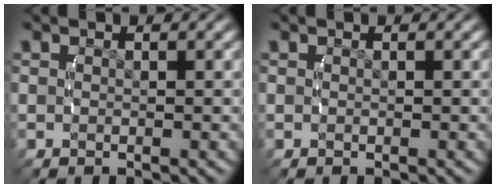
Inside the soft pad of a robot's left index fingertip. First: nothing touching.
{"total": 0.0}